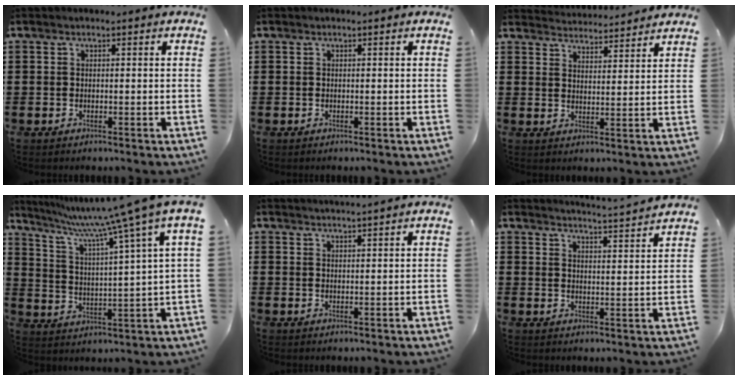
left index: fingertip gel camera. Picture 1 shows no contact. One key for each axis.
{"total": 0.0}
{"total": 3.8, "fx": 3.8, "fy": -0.2, "fz": -0.2, "tx": -0.008, "ty": -0.021, "tz": 0.068}
{"total": 9.7, "fx": 7.7, "fy": -1.1, "fz": 5.7, "tx": -0.142, "ty": -0.051, "tz": 0.121}
{"total": 1.5, "fx": 1.4, "fy": -0.5, "fz": 0.1, "tx": -0.002, "ty": -0.001, "tz": 0.028}
{"total": 3.7, "fx": 3.5, "fy": -0.9, "fz": 0.4, "tx": -0.020, "ty": -0.025, "tz": 0.060}